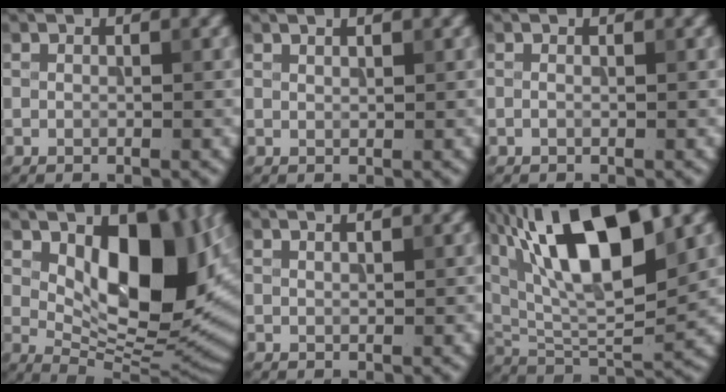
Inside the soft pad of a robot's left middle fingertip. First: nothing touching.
{"total": 0.9, "force": [0.7, 0.1, 0.6], "torque": [-0.006, 0.001, 0.009]}
{"total": 0.6, "force": [0.1, 0.1, 0.6], "torque": [-0.011, -0.002, -0.004]}
{"total": 11.8, "force": [3.1, 5.8, 9.8], "torque": [-0.139, -0.009, 0.055]}
{"total": 1.3, "force": [0.9, 0.3, 0.9], "torque": [-0.005, -0.001, 0.006]}
{"total": 14.3, "force": [6.4, 5.4, 11.7], "torque": [-0.193, 0.014, 0.106]}